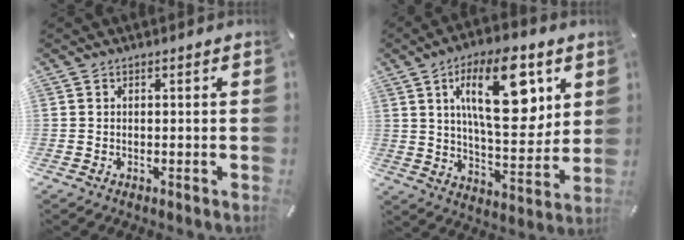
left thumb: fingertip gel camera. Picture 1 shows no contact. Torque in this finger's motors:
{"motor_torque": [0.93, 0.99, 1.47, -1.30, 0.55]}